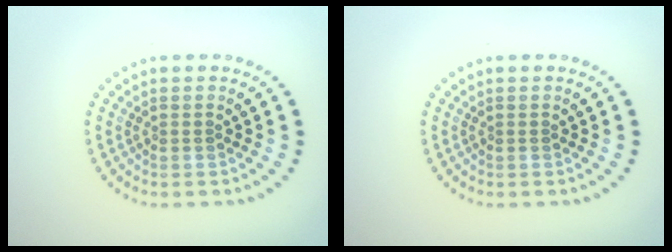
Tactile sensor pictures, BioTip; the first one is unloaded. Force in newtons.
{"total": 0.0}